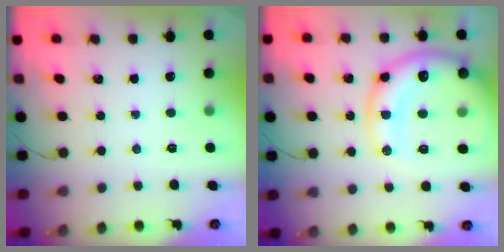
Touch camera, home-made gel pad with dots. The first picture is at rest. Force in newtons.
{"total": 18.9, "press": 18.5, "slide": 3.6}